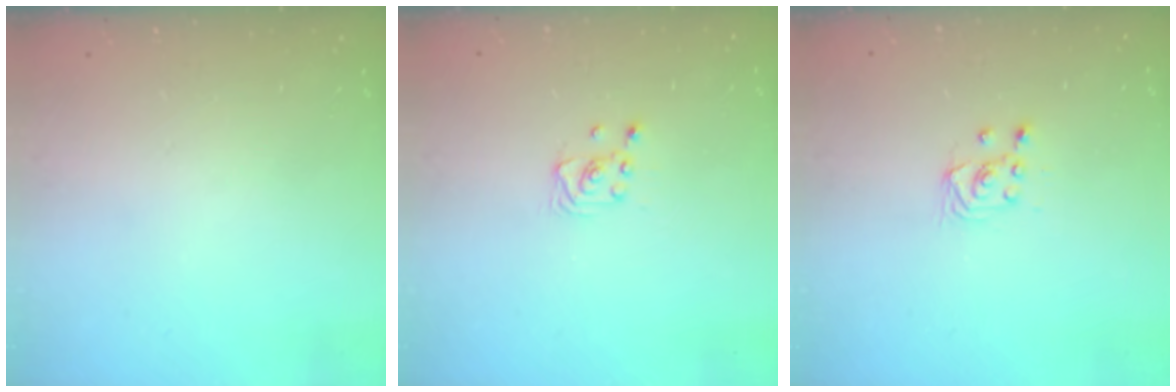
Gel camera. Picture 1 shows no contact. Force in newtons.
{"total": 2.6, "press": 2.6, "slide": 0.3}
{"total": 2.9, "press": 2.7, "slide": 1.0}